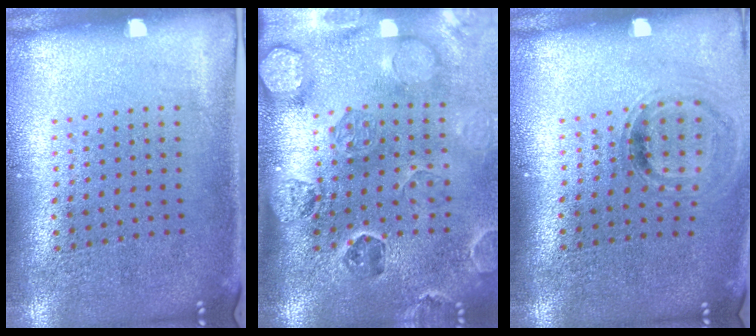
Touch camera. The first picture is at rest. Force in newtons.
{"total": 2.8, "press": 2.7, "slide": 0.7}
{"total": 0.9, "press": 0.9, "slide": 0.2}